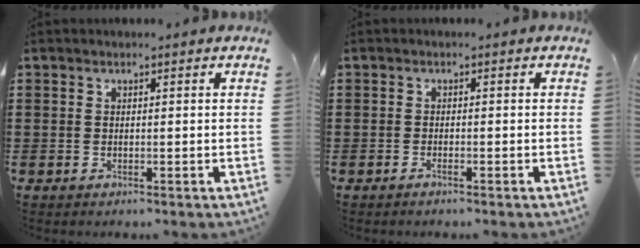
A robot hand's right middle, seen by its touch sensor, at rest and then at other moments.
{"total": 0.7, "force": [-0.5, 0.0, 0.5], "torque": [-0.009, -0.002, -0.009]}